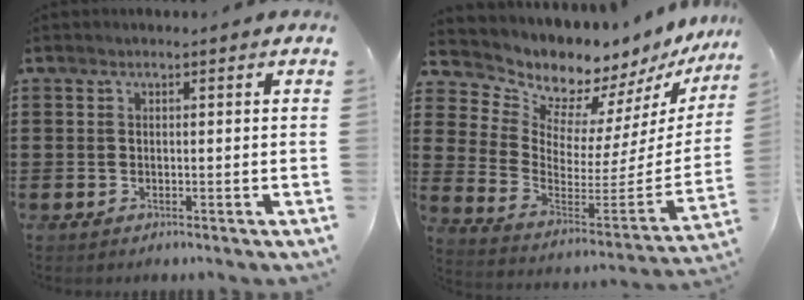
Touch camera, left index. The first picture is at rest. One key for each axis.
{"total": 7.4, "fx": 7.2, "fy": 1.9, "fz": -0.3, "tx": -0.048, "ty": -0.076, "tz": 0.125}